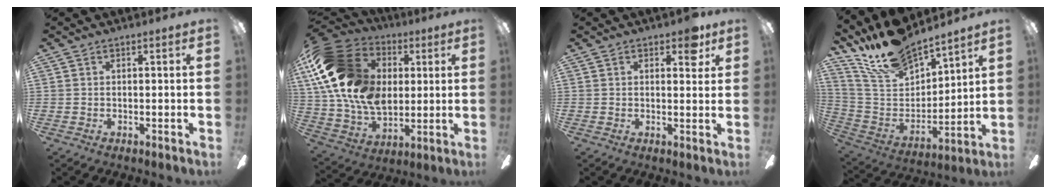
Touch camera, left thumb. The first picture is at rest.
{"total": 21.2, "force": [4.5, 15.5, 13.8], "torque": [-0.300, -0.008, 0.083]}
{"total": 4.7, "force": [2.8, 2.3, 2.9], "torque": [-0.023, -0.006, 0.041]}
{"total": 17.6, "force": [15.6, 5.1, 6.4], "torque": [-0.153, -0.104, 0.285]}